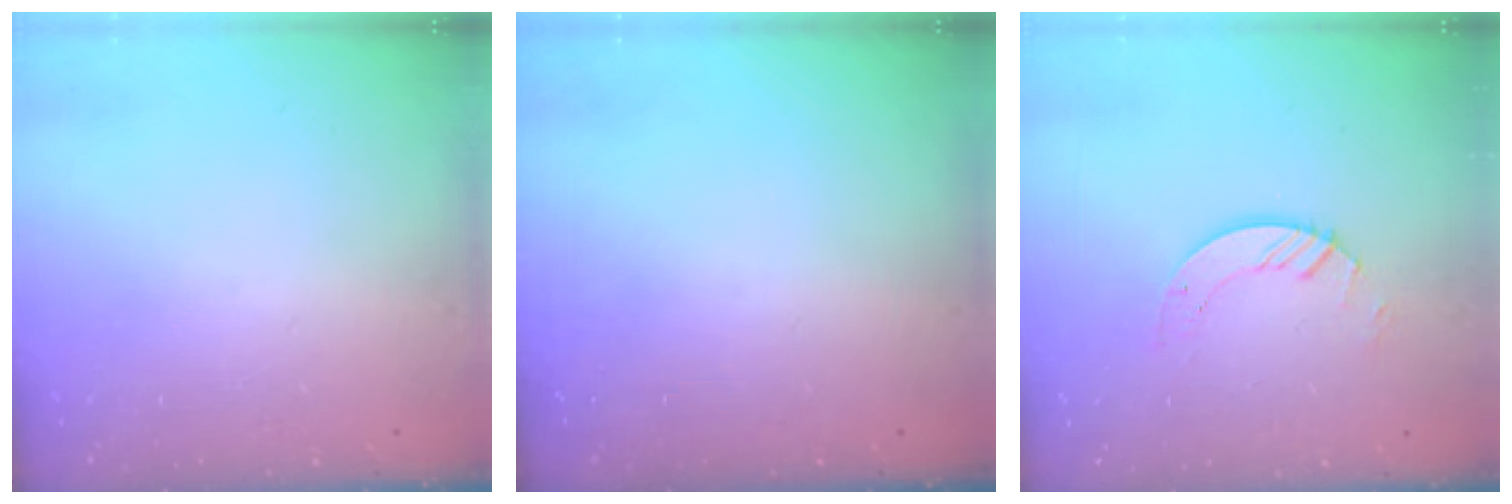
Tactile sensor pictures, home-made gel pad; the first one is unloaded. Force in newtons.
{"total": 0.0}
{"total": 4.0, "press": 4.0, "slide": 0.3}